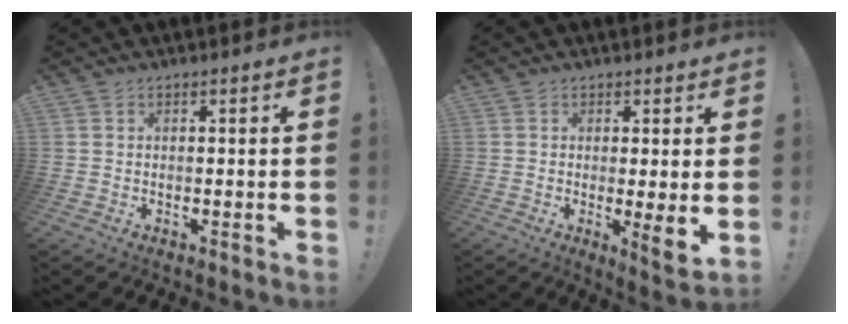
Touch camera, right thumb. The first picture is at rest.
{"total": 5.3, "force": [0.3, 0.3, 5.3], "torque": [-0.056, -0.023, 0.008]}